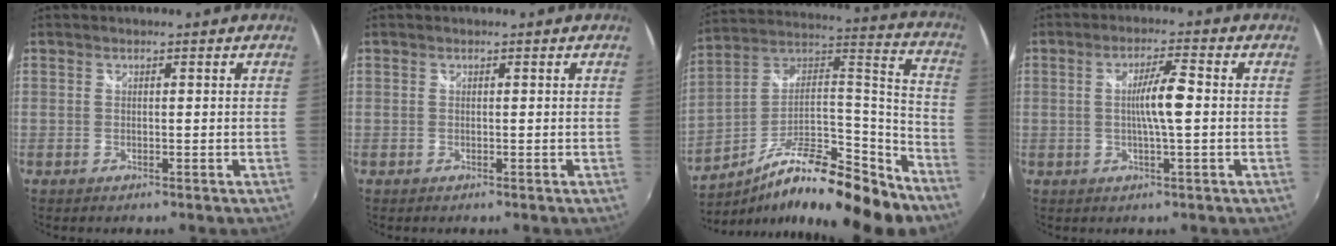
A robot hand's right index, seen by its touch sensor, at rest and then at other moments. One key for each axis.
{"total": 0.0}
{"total": 22.1, "fx": -14.7, "fy": 5.5, "fz": 15.6, "tx": -0.246, "ty": 0.008, "tz": -0.255}
{"total": 5.7, "fx": -0.2, "fy": 0.1, "fz": 5.7, "tx": -0.100, "ty": 0.001, "tz": -0.002}